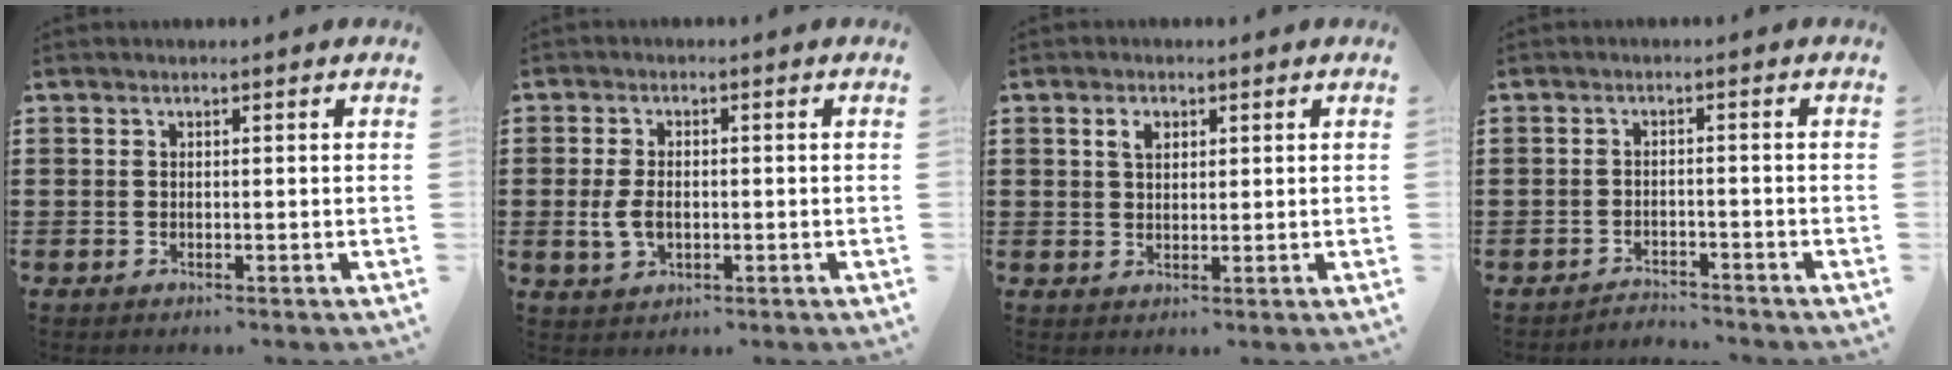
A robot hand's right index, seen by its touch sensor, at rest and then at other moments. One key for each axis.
{"total": 3.8, "fx": -0.5, "fy": 2.3, "fz": 2.9, "tx": -0.077, "ty": -0.002, "tz": -0.015}
{"total": 2.3, "fx": 1.1, "fy": 1.5, "fz": 1.4, "tx": -0.033, "ty": 0.007, "tz": 0.019}
{"total": 2.4, "fx": -2.4, "fy": 0.1, "fz": -0.3, "tx": -0.004, "ty": 0.002, "tz": -0.054}